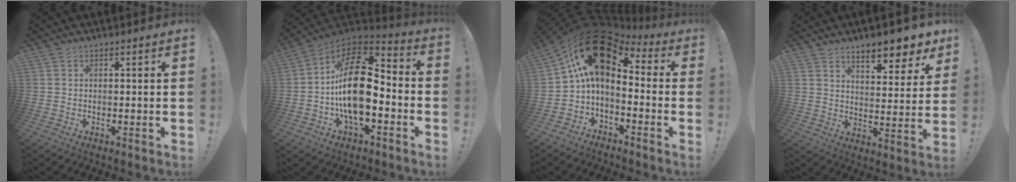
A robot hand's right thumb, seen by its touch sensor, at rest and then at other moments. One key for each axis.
{"total": 22.2, "fx": -1.1, "fy": 11.5, "fz": 18.9, "tx": -0.344, "ty": 0.013, "tz": -0.016}
{"total": 17.0, "fx": 5.7, "fy": 9.0, "fz": 13.3, "tx": -0.222, "ty": -0.028, "tz": 0.104}
{"total": 9.7, "fx": 7.7, "fy": 2.5, "fz": 5.3, "tx": -0.063, "ty": -0.064, "tz": 0.130}